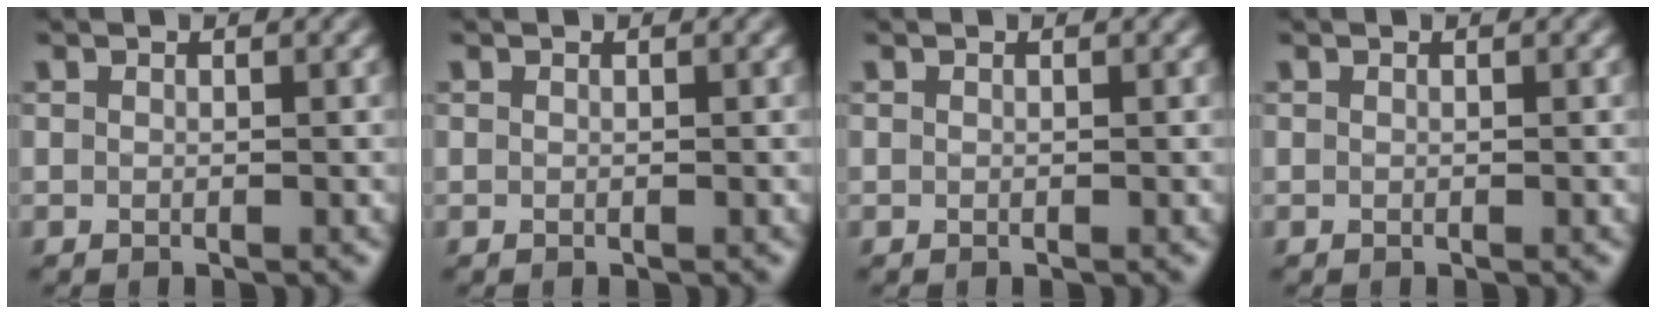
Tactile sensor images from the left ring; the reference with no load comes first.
{"total": 0.0}
{"total": 0.0}
{"total": 0.0}